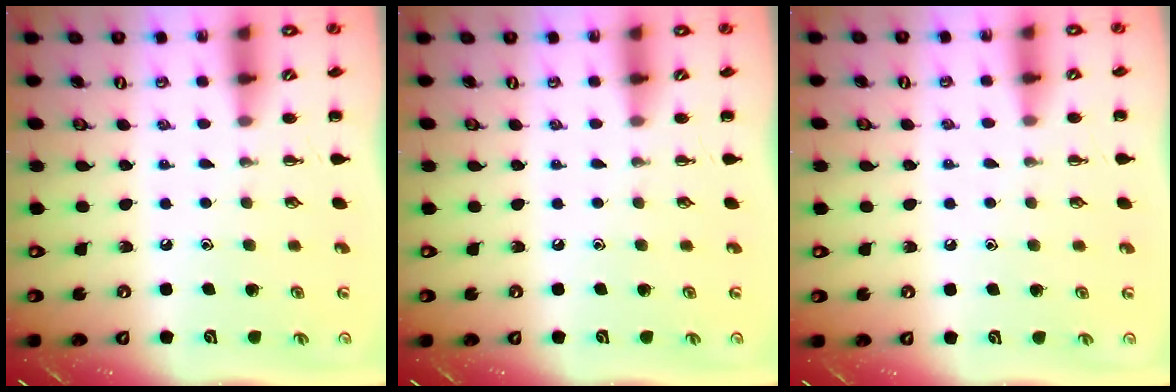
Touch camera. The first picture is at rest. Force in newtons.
{"total": 0.0}
{"total": 5.0, "press": 4.7, "slide": 1.7}